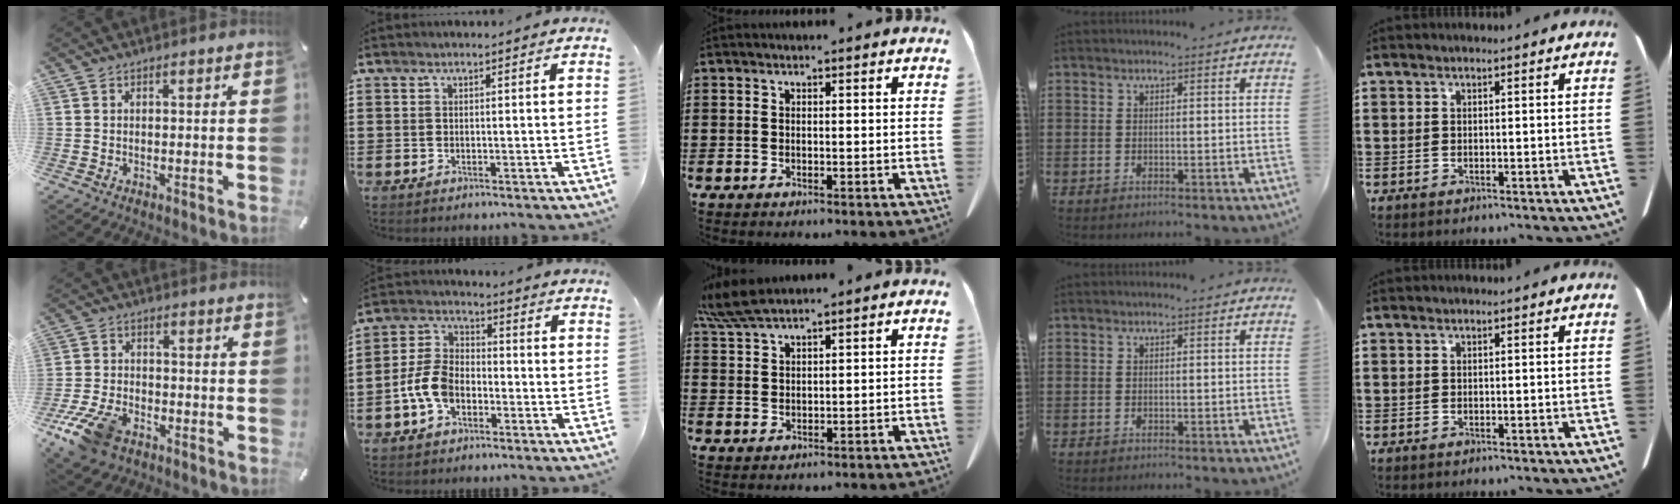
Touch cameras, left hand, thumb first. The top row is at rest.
{"thumb": {"total": 10.4, "force": [-6.5, 5.8, 5.6], "torque": [-0.122, 0.026, -0.122]}, "index": {"total": 6.9, "force": [-2.9, 4.3, 4.6], "torque": [-0.128, 0.006, -0.065]}, "middle": {"total": 5.0, "force": [4.2, 0.5, 2.7], "torque": [-0.065, -0.007, 0.079]}}